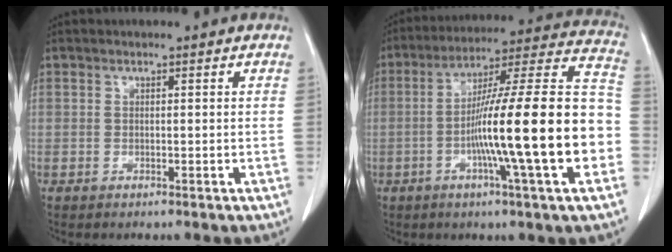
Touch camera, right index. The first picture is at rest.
{"total": 22.9, "force": [-5.0, 0.3, 22.3], "torque": [-0.302, 0.011, -0.089]}